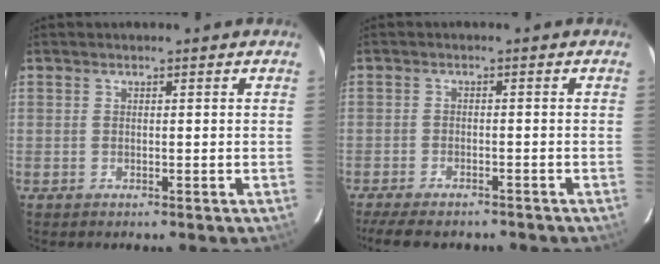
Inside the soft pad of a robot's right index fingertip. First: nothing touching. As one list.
[{"total": 10.0, "force": [-8.4, 3.1, 4.6], "torque": [-0.111, -0.023, -0.132]}]